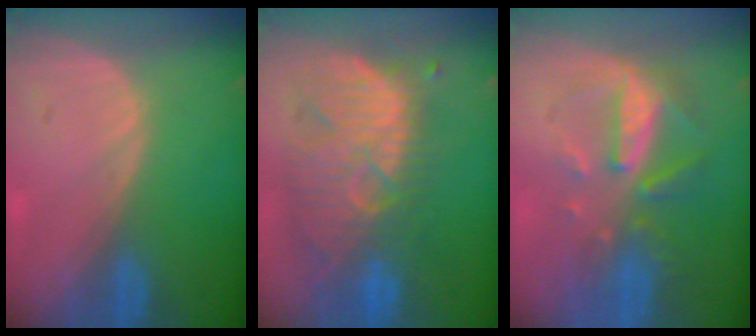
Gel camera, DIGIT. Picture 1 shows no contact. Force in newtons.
{"total": 11.6, "press": 10.8, "slide": 4.1}
{"total": 8.0, "press": 7.3, "slide": 3.3}